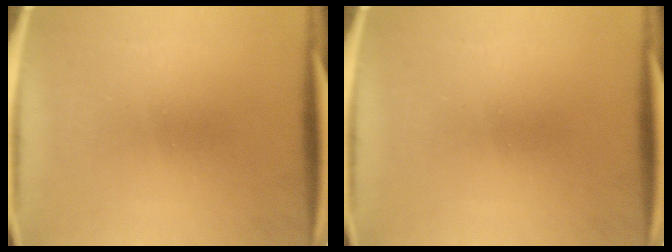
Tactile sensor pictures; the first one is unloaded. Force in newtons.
{"total": 0.0}